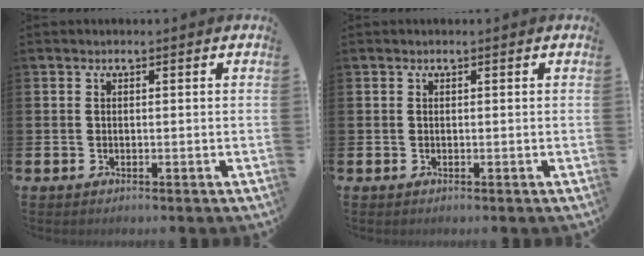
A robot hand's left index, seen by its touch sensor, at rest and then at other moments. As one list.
[{"total": 0.0}]